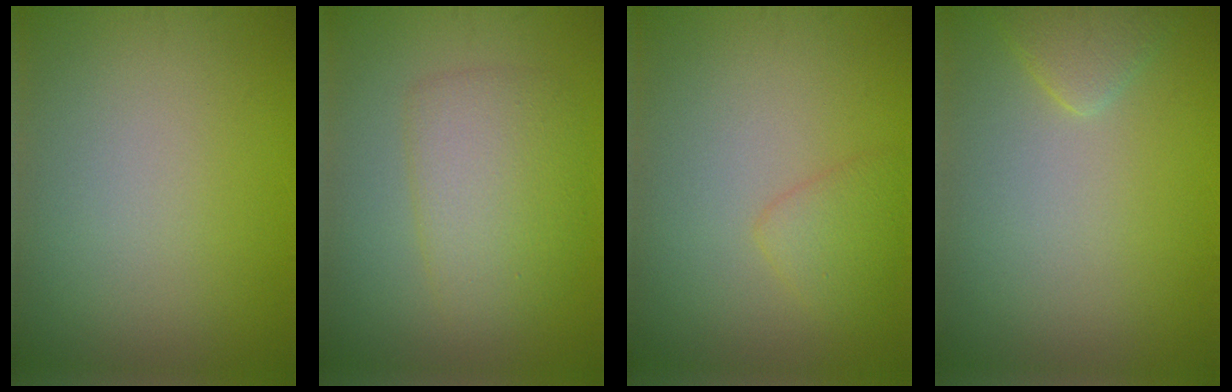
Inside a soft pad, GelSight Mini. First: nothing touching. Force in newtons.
{"total": 4.3, "press": 4.3, "slide": 0.1}
{"total": 2.0, "press": 2.0, "slide": 0.2}
{"total": 1.7, "press": 1.7, "slide": 0.1}